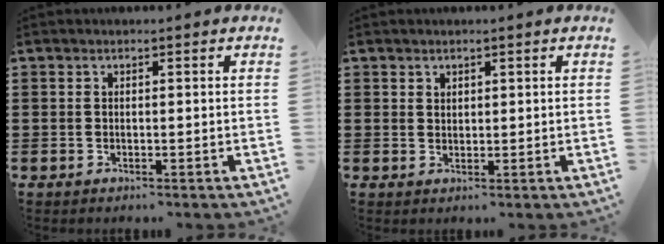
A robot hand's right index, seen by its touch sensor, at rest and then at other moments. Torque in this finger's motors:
{"motor_torque": [-0.49, 0.56, 0.01, -0.01]}